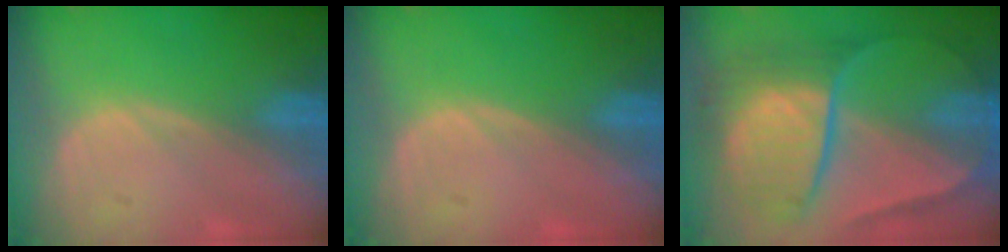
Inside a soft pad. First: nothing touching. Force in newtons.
{"total": 0.0}
{"total": 10.7, "press": 10.7, "slide": 1.1}